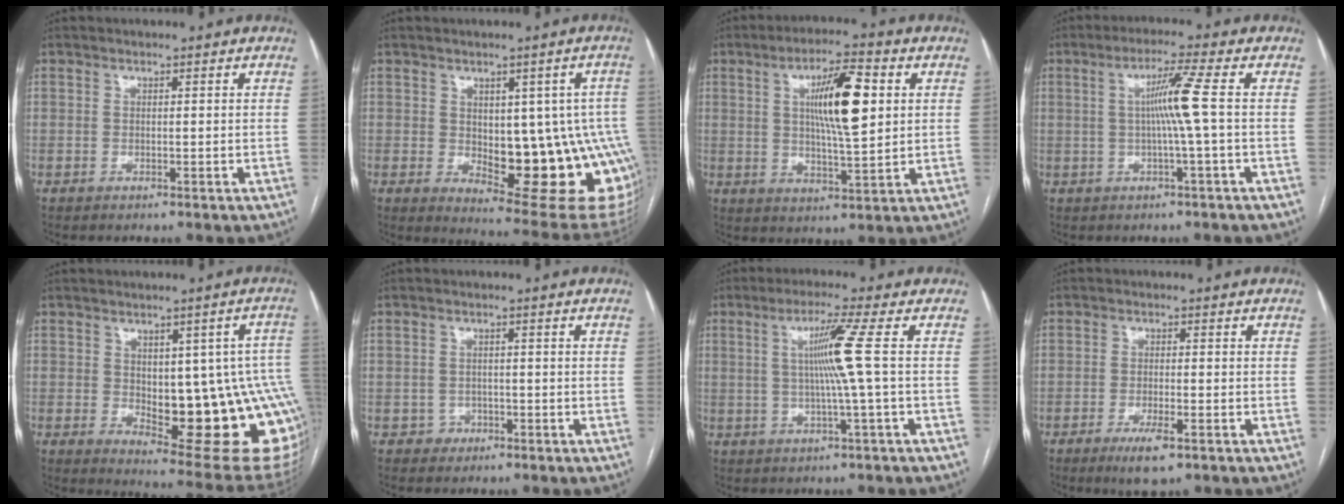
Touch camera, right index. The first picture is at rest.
{"total": 17.3, "force": [-2.0, 6.6, 15.9], "torque": [-0.132, 0.009, 0.000]}
{"total": 11.3, "force": [2.7, 1.9, 10.8], "torque": [-0.186, 0.005, 0.045]}
{"total": 6.1, "force": [0.2, -1.7, 5.9], "torque": [-0.107, 0.005, 0.007]}
{"total": 19.5, "force": [-2.0, 6.4, 18.3], "torque": [-0.151, 0.011, 0.002]}
{"total": 1.8, "force": [-0.9, 1.5, 0.0], "torque": [0.007, 0.008, -0.016]}
{"total": 6.7, "force": [0.7, -2.2, 6.3], "torque": [-0.118, 0.002, 0.017]}
{"total": 4.9, "force": [-2.9, 0.9, 3.9], "torque": [-0.076, -0.010, -0.046]}